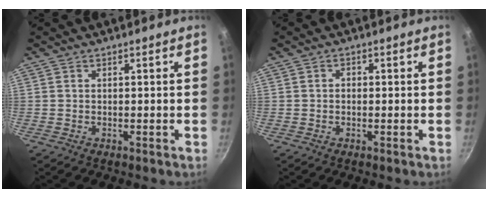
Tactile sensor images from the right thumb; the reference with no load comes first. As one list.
[{"total": 1.3, "force": [0.0, 1.1, 0.8], "torque": [-0.012, 0.006, -0.002]}]